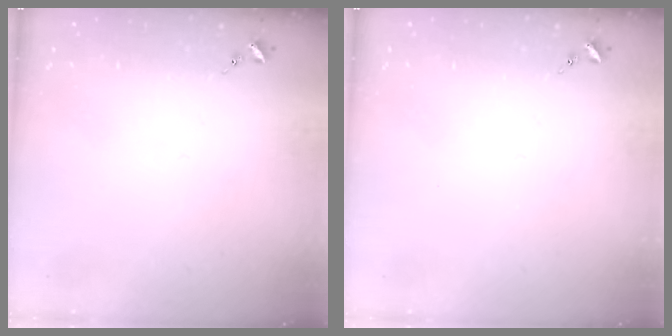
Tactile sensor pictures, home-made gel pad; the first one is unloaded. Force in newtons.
{"total": 0.0}